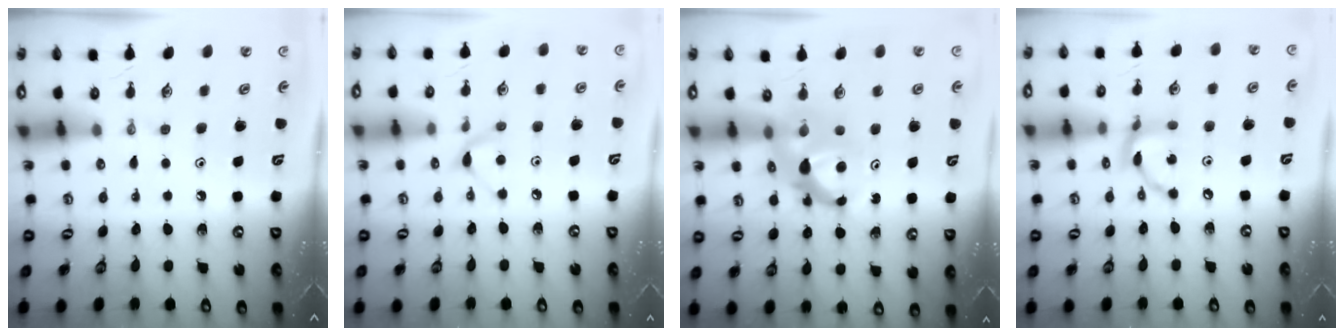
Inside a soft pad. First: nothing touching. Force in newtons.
{"total": 5.3, "press": 5.3, "slide": 0.7}
{"total": 7.1, "press": 7.1, "slide": 0.5}
{"total": 10.4, "press": 10.4, "slide": 0.6}